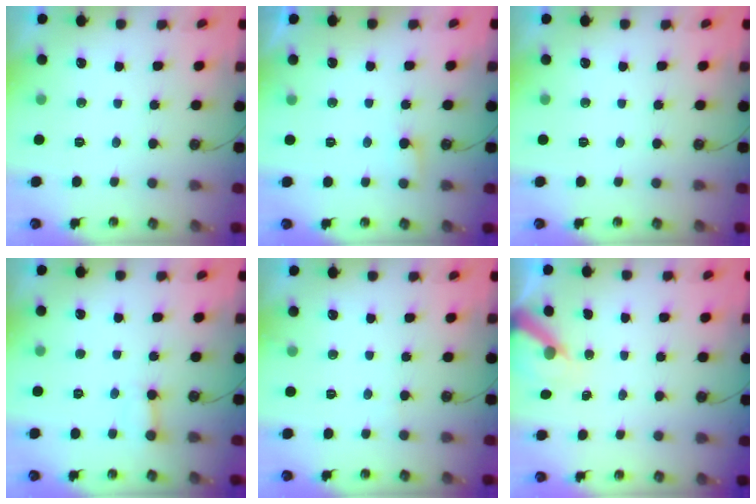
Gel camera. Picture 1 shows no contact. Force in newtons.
{"total": 5.0, "press": 5.0, "slide": 0.4}
{"total": 0.0}
{"total": 2.6, "press": 2.6, "slide": 0.2}
{"total": 4.1, "press": 4.1, "slide": 0.3}
{"total": 6.7, "press": 6.7, "slide": 0.4}